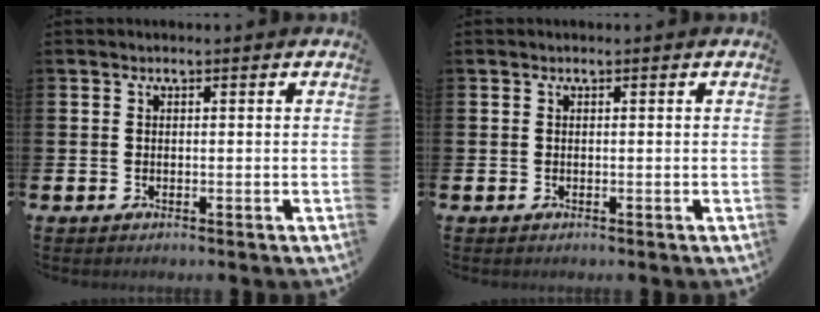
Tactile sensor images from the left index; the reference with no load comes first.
{"total": 0.0}